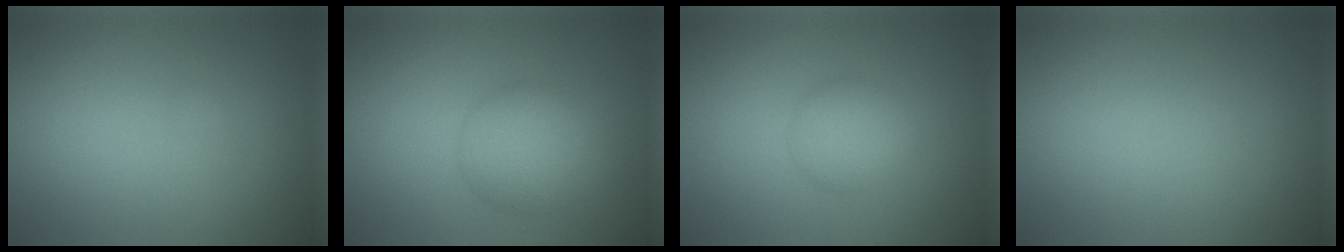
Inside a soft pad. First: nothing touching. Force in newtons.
{"total": 5.0, "press": 5.0, "slide": 0.3}
{"total": 2.9, "press": 2.9, "slide": 0.1}
{"total": 0.0}